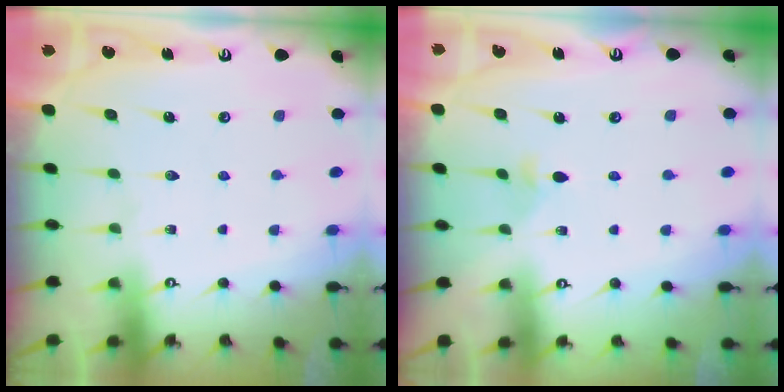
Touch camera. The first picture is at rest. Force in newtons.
{"total": 2.5, "press": 2.4, "slide": 0.6}